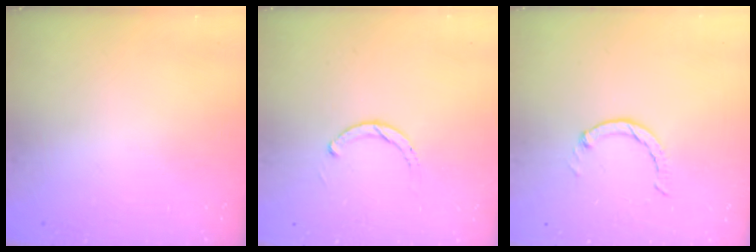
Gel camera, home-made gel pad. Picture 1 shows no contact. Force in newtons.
{"total": 1.9, "press": 1.9, "slide": 0.2}
{"total": 0.0}